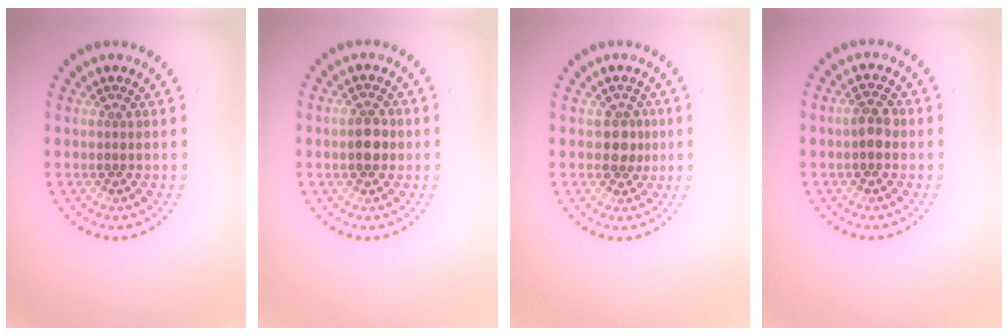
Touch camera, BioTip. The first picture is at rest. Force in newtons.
{"total": 2.3, "press": 2.2, "slide": 0.3}
{"total": 1.9, "press": 1.7, "slide": 0.9}
{"total": 1.9, "press": 1.9, "slide": 0.3}